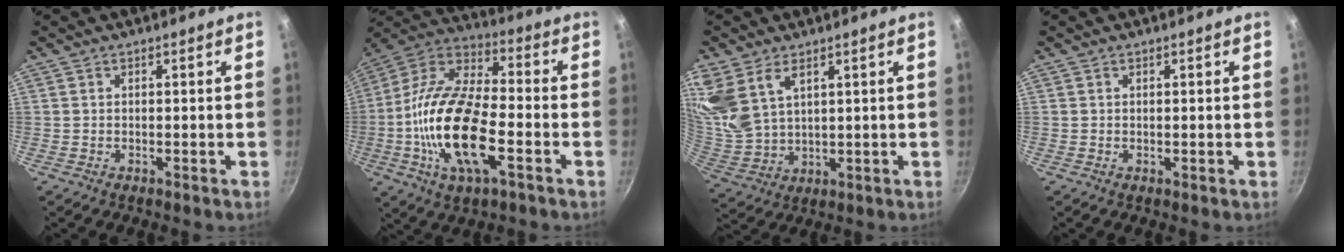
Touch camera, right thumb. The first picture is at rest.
{"total": 21.6, "force": [-5.2, 9.1, 19.0], "torque": [-0.377, 0.023, -0.093]}
{"total": 14.4, "force": [6.6, 8.6, 9.4], "torque": [-0.226, -0.013, 0.147]}
{"total": 0.0}